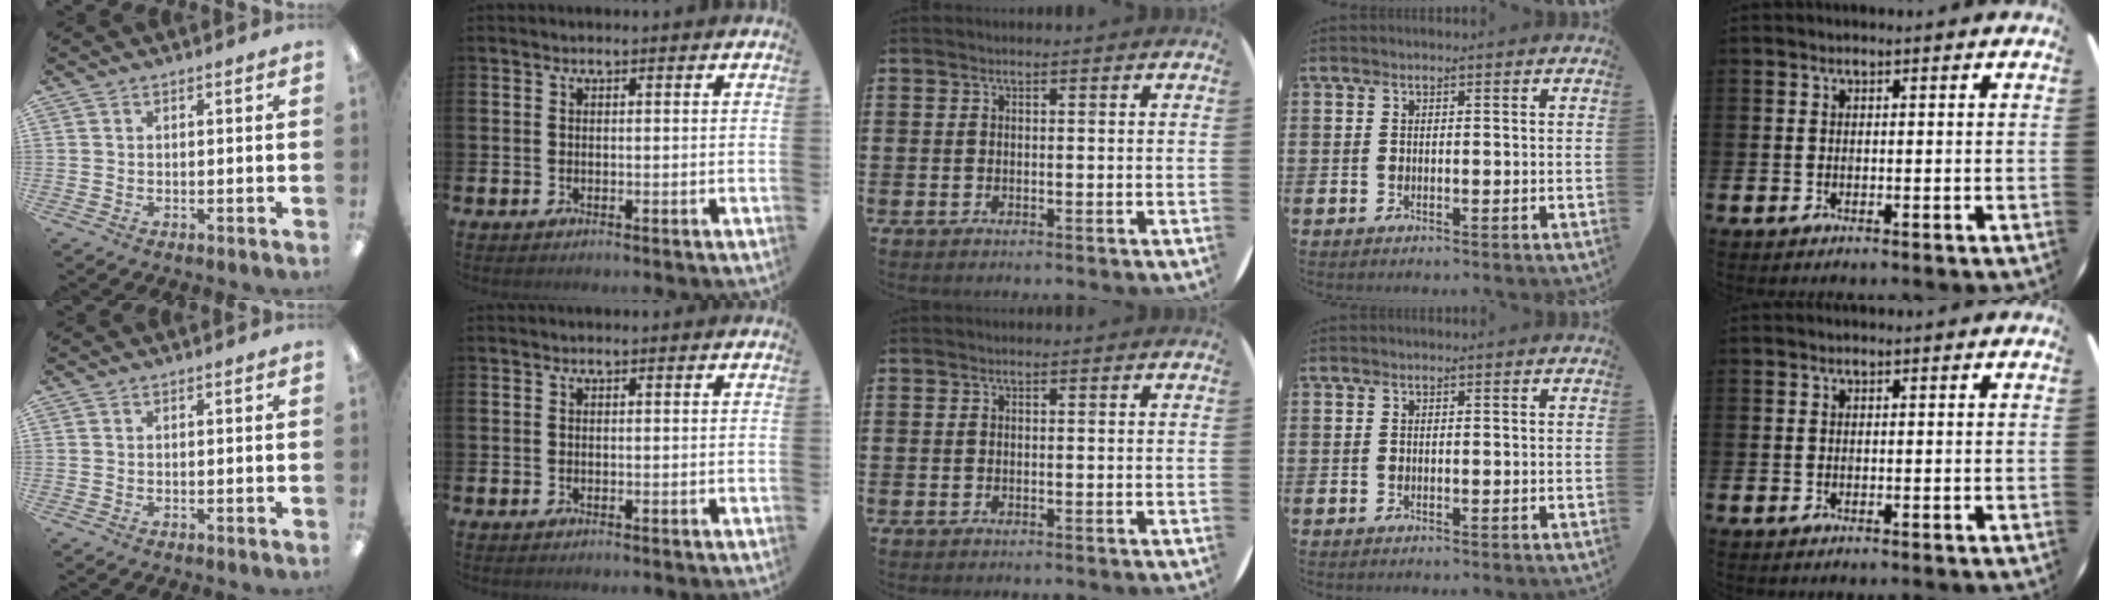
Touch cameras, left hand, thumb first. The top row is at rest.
{}